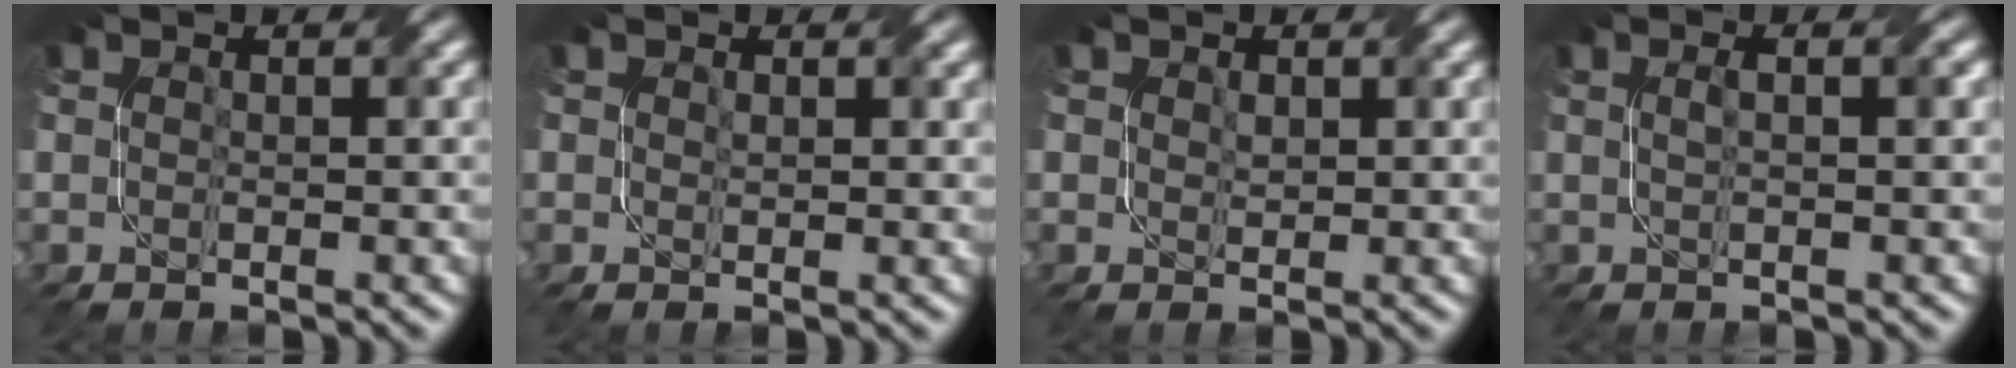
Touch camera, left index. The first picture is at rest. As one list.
[{"total": 1.2, "force": [0.5, 0.7, 0.8], "torque": [-0.009, -0.005, 0.013]}, {"total": 1.1, "force": [0.5, 0.8, 0.6], "torque": [-0.010, -0.005, 0.014]}, {"total": 1.9, "force": [0.5, 0.5, 1.8], "torque": [-0.029, 0.005, 0.004]}]